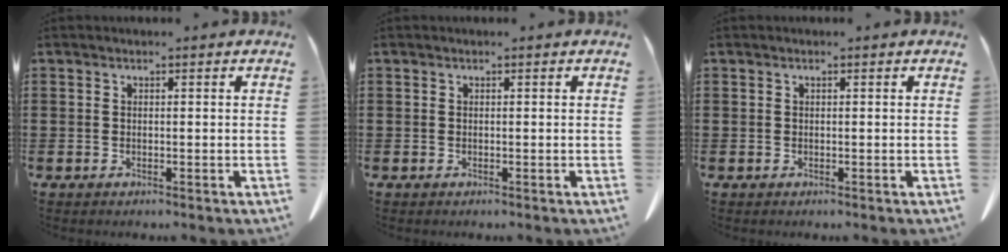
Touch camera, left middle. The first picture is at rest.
{"total": 0.0}
{"total": 0.0}